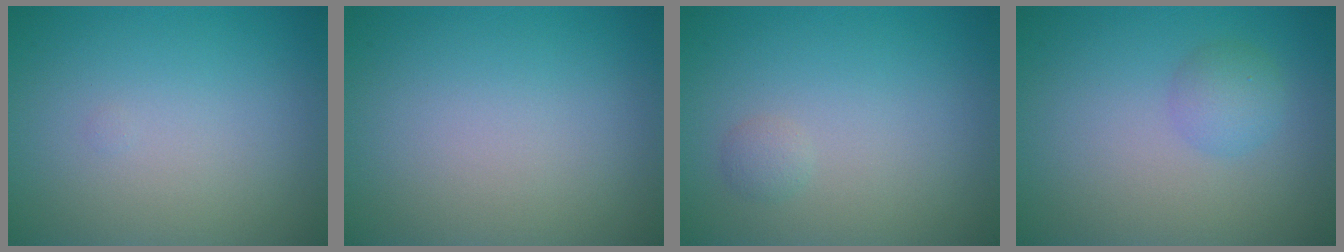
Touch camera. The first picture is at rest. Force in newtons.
{"total": 0.0}
{"total": 0.7, "press": 0.7, "slide": 0.1}
{"total": 1.8, "press": 1.8, "slide": 0.1}